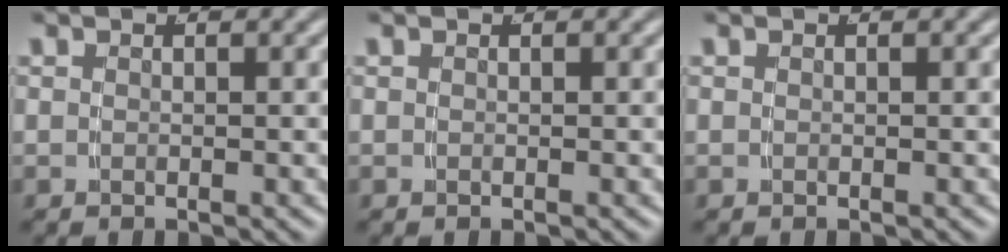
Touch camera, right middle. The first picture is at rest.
{"total": 0.0}
{"total": 0.0}